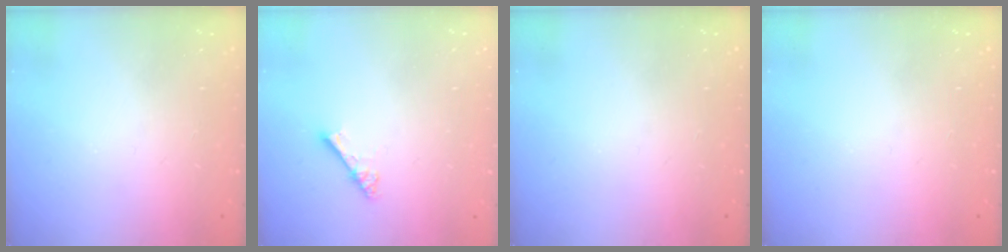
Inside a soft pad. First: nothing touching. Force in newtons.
{"total": 3.6, "press": 3.6, "slide": 0.3}
{"total": 0.0}
{"total": 0.0}